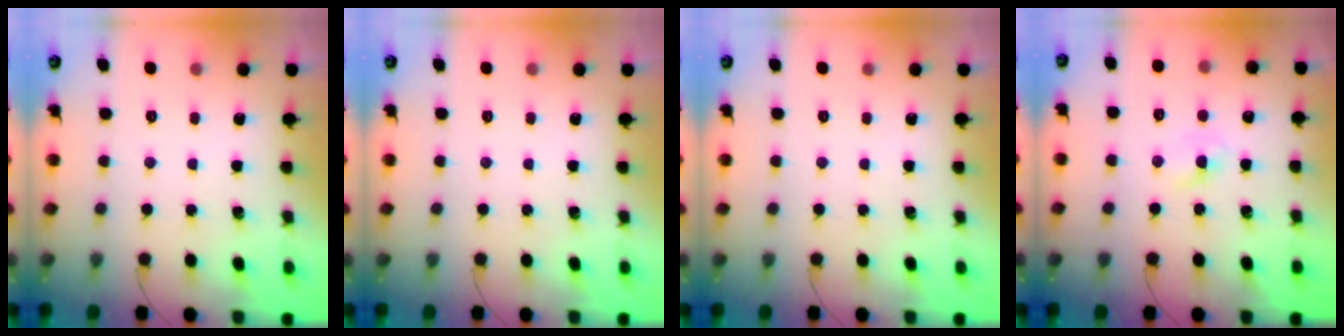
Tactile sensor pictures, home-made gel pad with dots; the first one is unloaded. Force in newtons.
{"total": 0.0}
{"total": 0.0}
{"total": 1.9, "press": 1.8, "slide": 0.8}